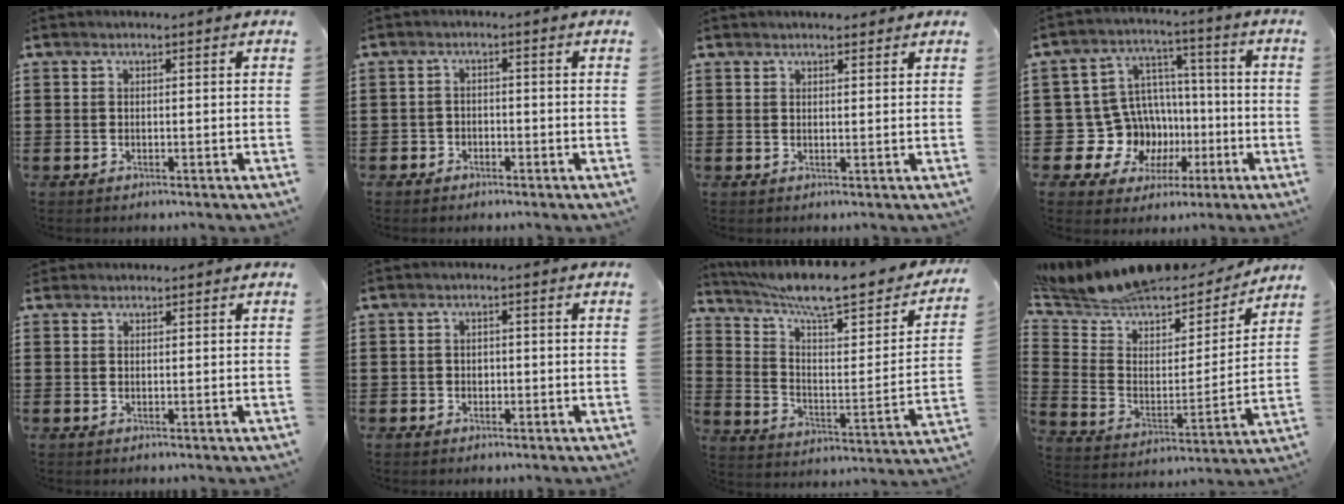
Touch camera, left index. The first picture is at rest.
{"total": 1.8, "force": [-1.5, 0.9, -0.1], "torque": [-0.006, 0.001, -0.036]}
{"total": 1.9, "force": [1.8, 0.4, 0.6], "torque": [-0.015, 0.002, 0.034]}
{"total": 13.4, "force": [-2.9, 12.2, 4.7], "torque": [-0.147, 0.001, -0.028]}
{"total": 0.6, "force": [0.5, 0.3, 0.0], "torque": [-0.002, 0.002, 0.011]}
{"total": 1.2, "force": [-0.3, 1.1, 0.3], "torque": [-0.011, 0.003, -0.009]}
{"total": 9.4, "force": [7.7, 1.0, 5.3], "torque": [-0.118, -0.061, 0.126]}
{"total": 10.1, "force": [9.4, 2.5, 2.6], "torque": [-0.097, -0.066, 0.160]}